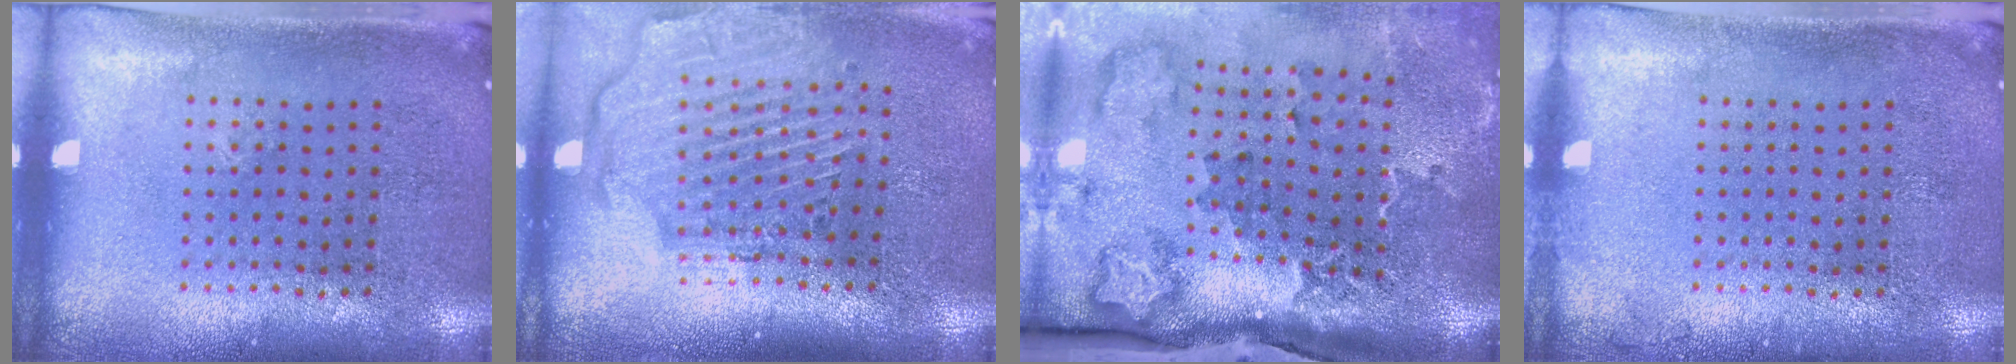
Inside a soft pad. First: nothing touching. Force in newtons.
{"total": 2.7, "press": 2.2, "slide": 1.5}
{"total": 3.0, "press": 2.2, "slide": 2.0}
{"total": 0.6, "press": 0.5, "slide": 0.1}